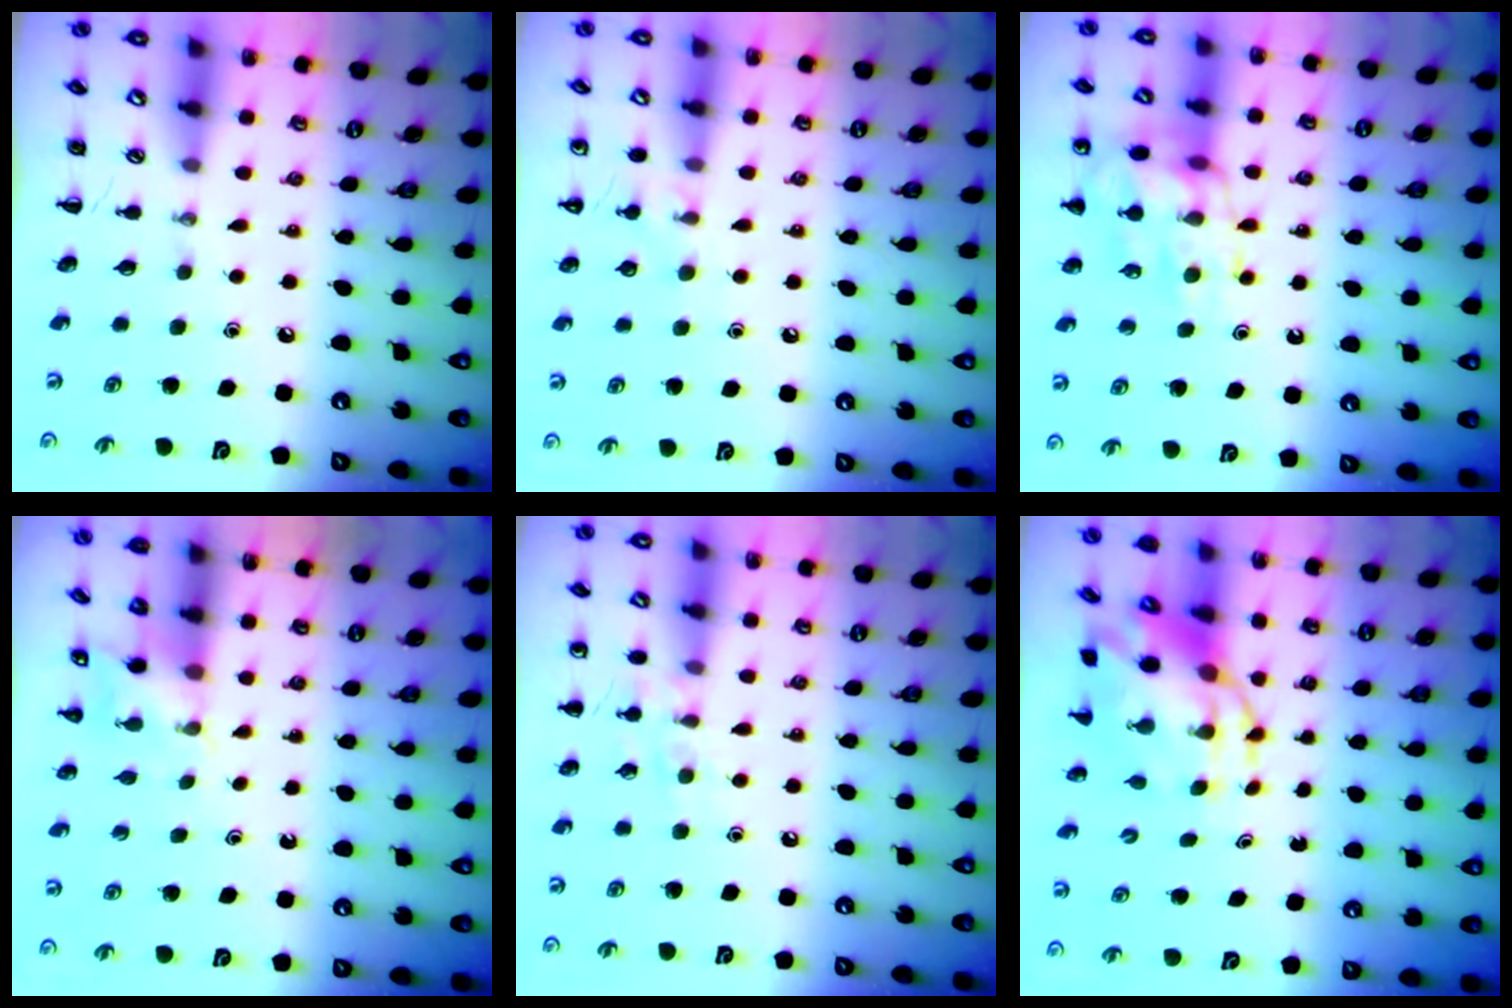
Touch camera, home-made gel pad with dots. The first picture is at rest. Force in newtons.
{"total": 7.8, "press": 7.4, "slide": 2.3}
{"total": 18.2, "press": 18.1, "slide": 2.5}
{"total": 3.7, "press": 3.6, "slide": 1.1}
{"total": 7.3, "press": 7.1, "slide": 1.5}
{"total": 7.8, "press": 7.5, "slide": 2.0}